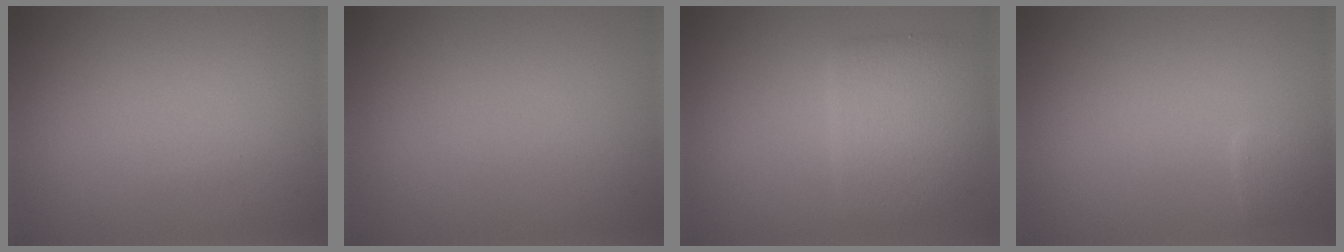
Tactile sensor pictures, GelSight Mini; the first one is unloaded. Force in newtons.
{"total": 0.0}
{"total": 4.0, "press": 4.0, "slide": 0.1}
{"total": 0.9, "press": 0.9, "slide": 0.1}